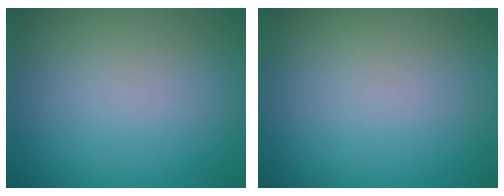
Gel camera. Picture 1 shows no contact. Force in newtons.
{"total": 0.0}